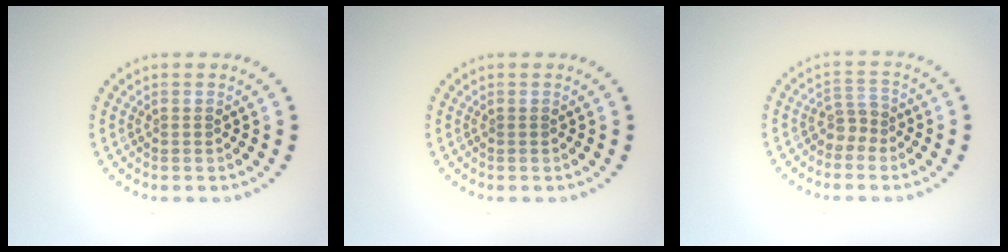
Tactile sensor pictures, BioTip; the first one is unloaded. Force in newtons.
{"total": 0.0}
{"total": 1.9, "press": 1.4, "slide": 1.3}